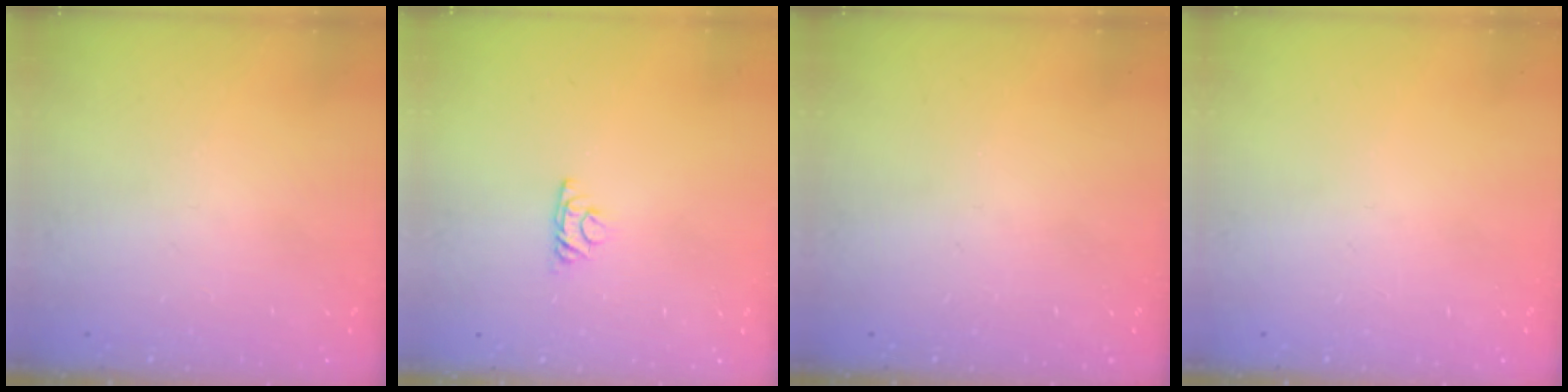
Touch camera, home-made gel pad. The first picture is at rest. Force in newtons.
{"total": 4.3, "press": 4.3, "slide": 0.7}
{"total": 0.0}
{"total": 0.0}